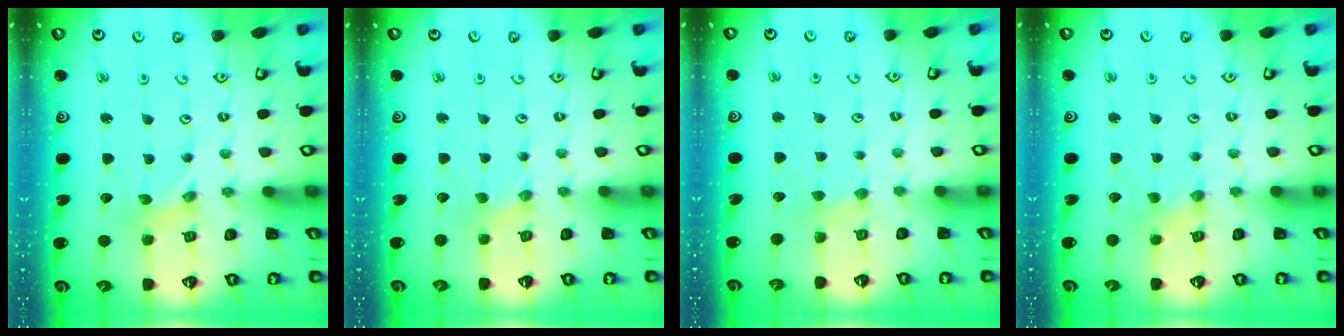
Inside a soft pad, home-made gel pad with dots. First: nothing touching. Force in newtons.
{"total": 0.7, "press": 0.7, "slide": 0.1}
{"total": 2.0, "press": 2.0, "slide": 0.3}
{"total": 0.0}